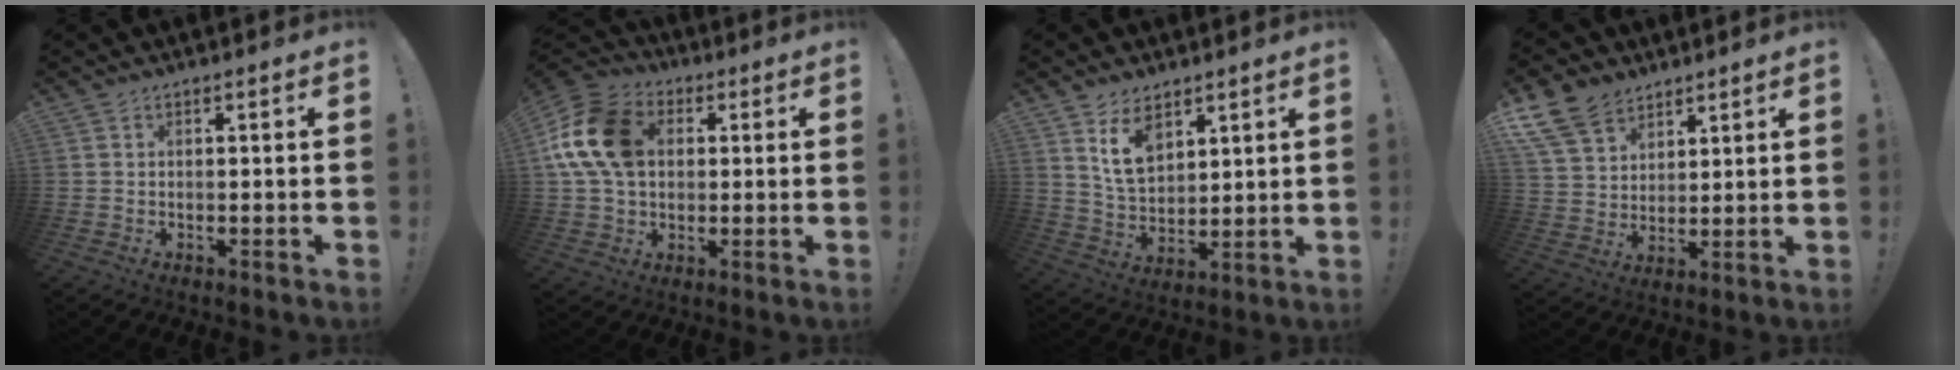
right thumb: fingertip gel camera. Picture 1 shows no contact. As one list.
[{"total": 17.3, "force": [3.2, 12.9, 11.1], "torque": [-0.205, 0.008, 0.067]}, {"total": 10.1, "force": [6.4, 6.4, 4.5], "torque": [-0.077, -0.034, 0.126]}, {"total": 12.4, "force": [8.4, 8.1, 4.4], "torque": [-0.094, -0.048, 0.168]}]